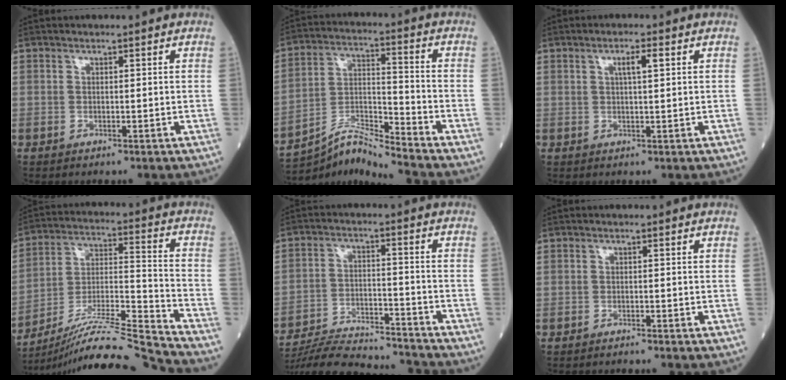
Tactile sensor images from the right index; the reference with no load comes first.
{"total": 9.3, "force": [-8.9, -2.0, 1.8], "torque": [-0.048, 0.018, -0.165]}
{"total": 2.6, "force": [1.0, 0.2, 2.4], "torque": [-0.044, 0.003, 0.015]}
{"total": 19.0, "force": [-17.5, -3.1, 6.5], "torque": [-0.123, 0.001, -0.302]}
{"total": 16.0, "force": [-15.6, 1.2, 3.4], "torque": [-0.064, 0.006, -0.242]}
{"total": 1.6, "force": [-1.5, -0.2, 0.5], "torque": [-0.009, 0.002, -0.019]}